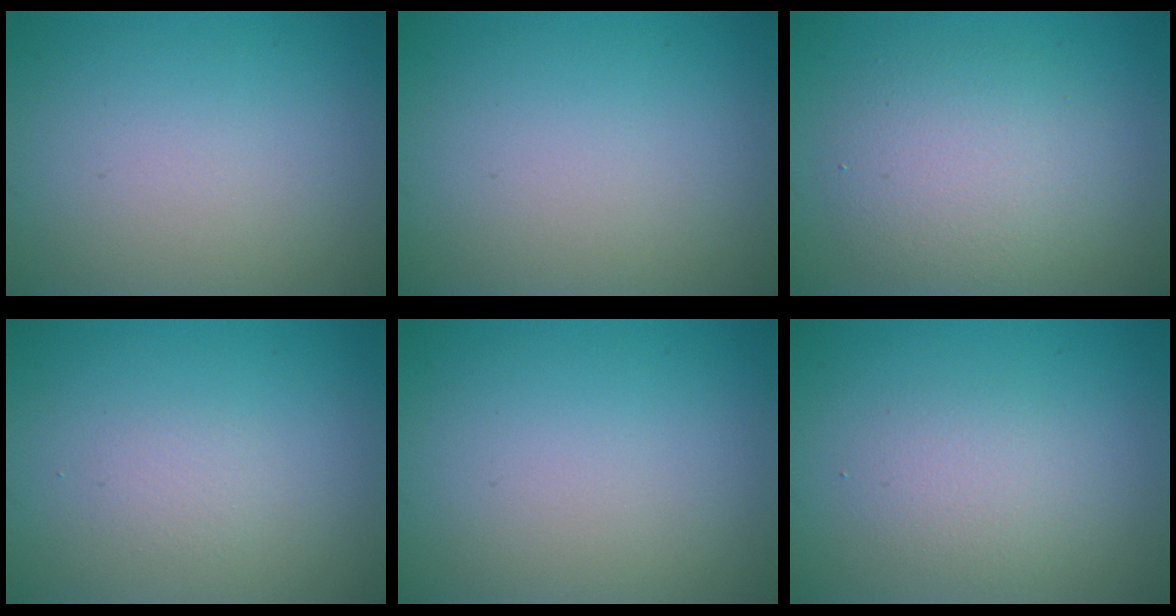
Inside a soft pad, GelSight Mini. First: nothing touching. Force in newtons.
{"total": 0.0}
{"total": 5.5, "press": 5.5, "slide": 0.4}
{"total": 0.9, "press": 0.9, "slide": 0.0}
{"total": 0.0}
{"total": 2.2, "press": 2.2, "slide": 0.1}